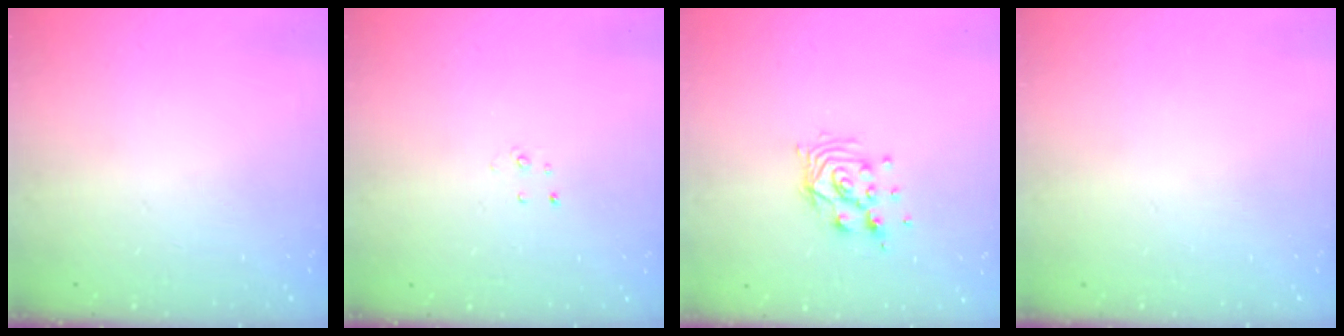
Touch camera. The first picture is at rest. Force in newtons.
{"total": 2.7, "press": 2.7, "slide": 0.3}
{"total": 8.9, "press": 8.9, "slide": 0.7}
{"total": 0.0}